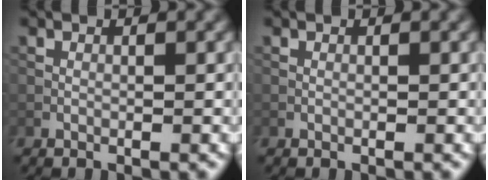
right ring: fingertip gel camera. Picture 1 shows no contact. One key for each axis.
{"total": 0.0}